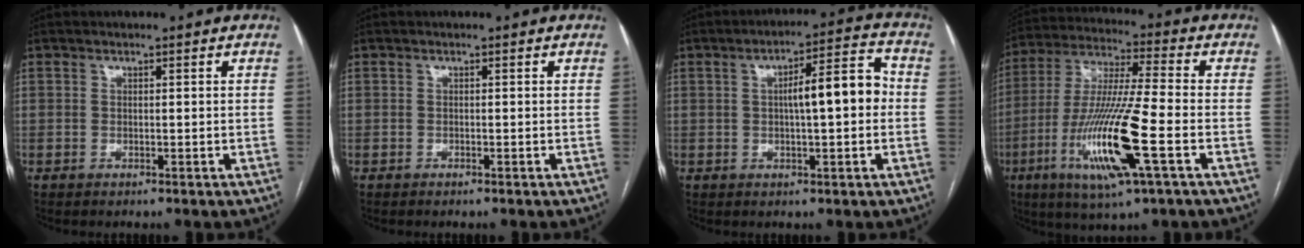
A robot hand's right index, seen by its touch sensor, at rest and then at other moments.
{"total": 0.0}
{"total": 8.6, "force": [0.3, 1.7, 8.4], "torque": [-0.128, 0.028, 0.003]}
{"total": 17.6, "force": [-5.8, 0.7, 16.5], "torque": [-0.340, -0.023, -0.107]}